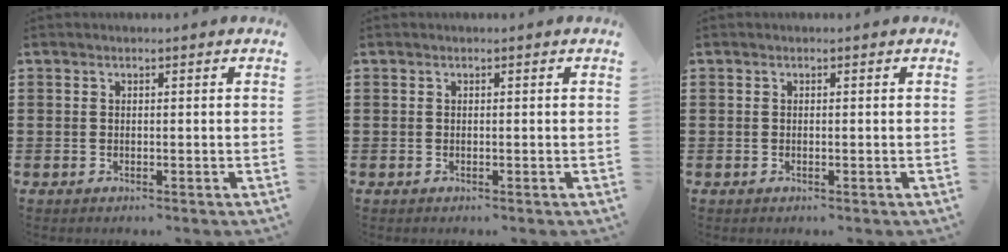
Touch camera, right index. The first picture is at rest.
{"total": 0.0}
{"total": 0.0}